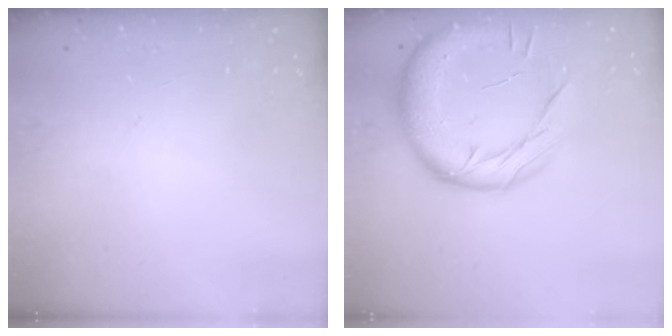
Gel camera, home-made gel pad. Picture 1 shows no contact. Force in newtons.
{"total": 17.3, "press": 17.2, "slide": 1.6}